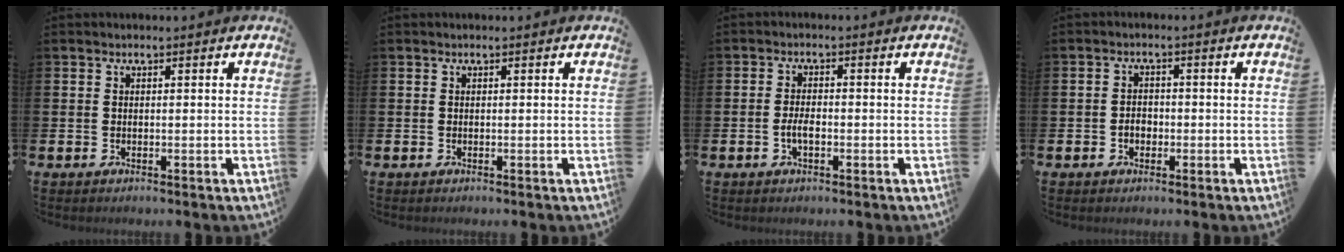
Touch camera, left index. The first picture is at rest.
{"total": 0.0}
{"total": 2.4, "force": [-0.7, 1.1, 2.0], "torque": [-0.036, 0.002, -0.014]}
{"total": 2.1, "force": [-0.7, 1.6, 1.1], "torque": [-0.013, 0.002, -0.018]}